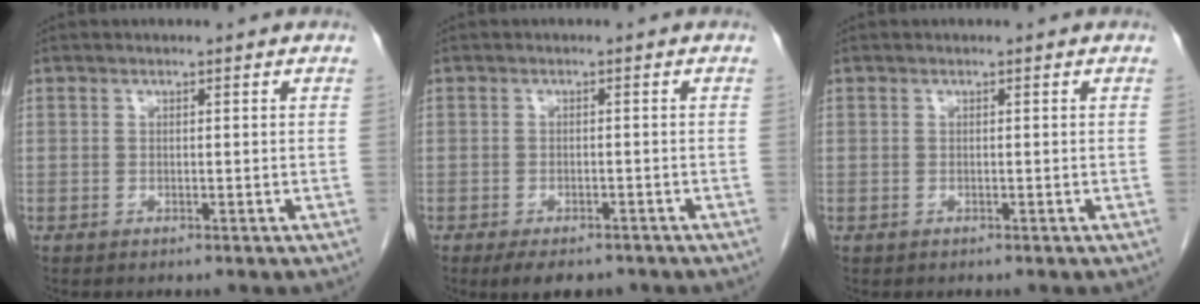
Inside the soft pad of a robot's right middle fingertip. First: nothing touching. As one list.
[{"total": 5.6, "force": [-4.2, 2.5, 2.6], "torque": [-0.034, -0.004, -0.057]}, {"total": 0.0}]